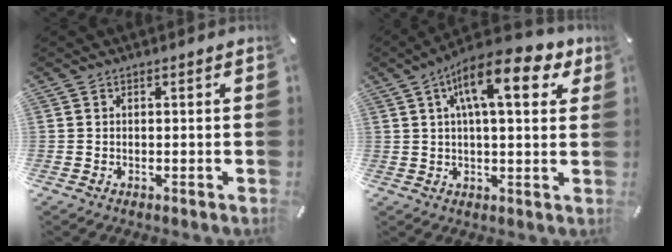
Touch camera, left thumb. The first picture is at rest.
{"total": 15.1, "force": [6.4, 5.5, 12.6], "torque": [-0.197, -0.010, 0.100]}